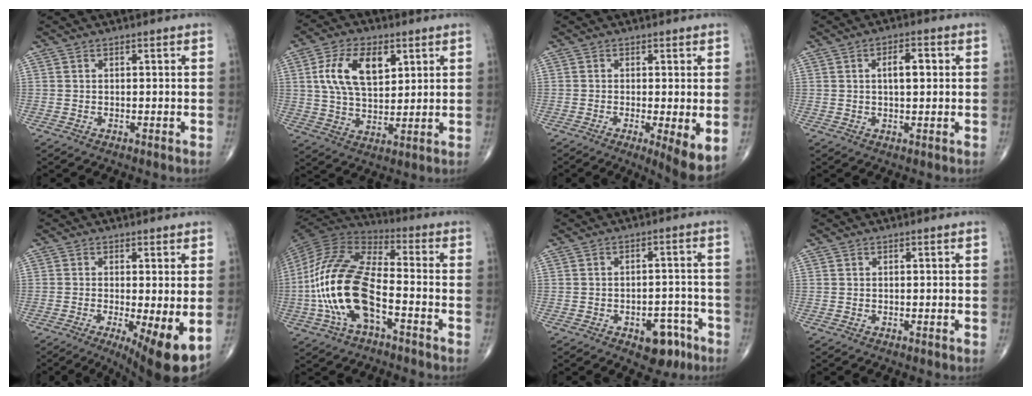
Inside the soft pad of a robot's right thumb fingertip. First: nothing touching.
{"total": 12.6, "force": [4.1, 7.0, 9.6], "torque": [-0.164, -0.009, 0.078]}
{"total": 6.8, "force": [-1.4, 1.4, 6.5], "torque": [-0.104, -0.022, -0.023]}
{"total": 4.8, "force": [0.9, 2.1, 4.2], "torque": [-0.062, 0.004, 0.012]}
{"total": 10.5, "force": [-3.1, 2.4, 9.8], "torque": [-0.146, -0.023, -0.043]}
{"total": 19.2, "force": [-5.2, 8.4, 16.4], "torque": [-0.345, 0.035, -0.099]}
{"total": 7.4, "force": [-4.0, 4.2, 4.5], "torque": [-0.031, 0.031, -0.049]}
{"total": 0.0}